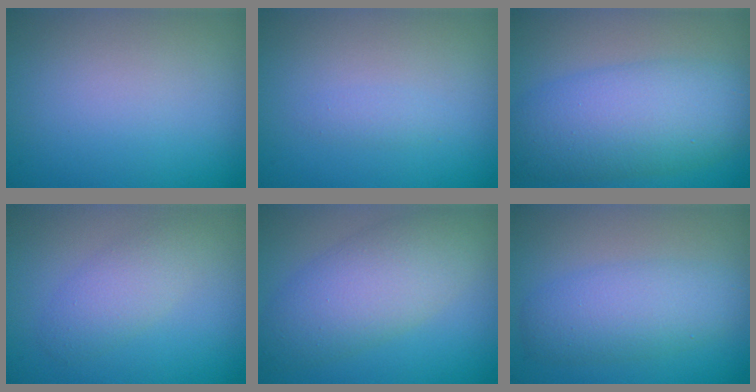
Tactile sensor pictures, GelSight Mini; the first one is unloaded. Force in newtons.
{"total": 0.8, "press": 0.8, "slide": 0.1}
{"total": 8.4, "press": 8.4, "slide": 0.0}
{"total": 2.7, "press": 2.7, "slide": 0.2}
{"total": 6.2, "press": 6.2, "slide": 0.1}
{"total": 4.5, "press": 4.5, "slide": 0.1}